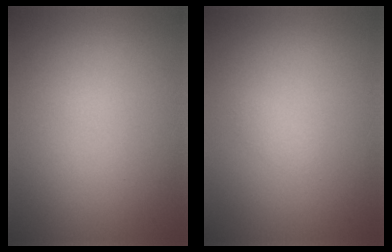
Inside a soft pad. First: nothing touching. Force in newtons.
{"total": 0.5, "press": 0.5, "slide": 0.0}